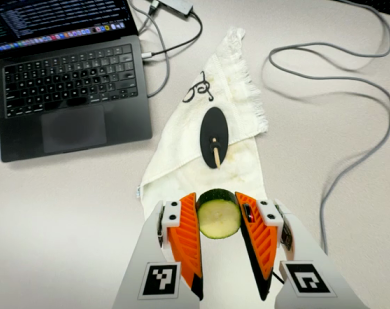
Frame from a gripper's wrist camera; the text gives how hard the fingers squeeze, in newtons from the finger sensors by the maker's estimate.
{"total": 12.4, "left": 12.5, "right": 12.3}